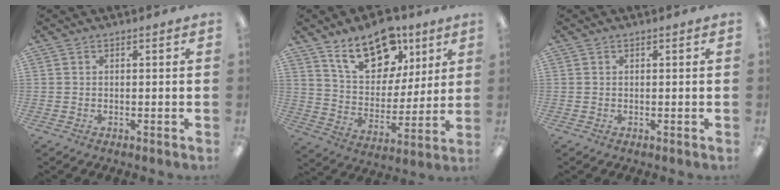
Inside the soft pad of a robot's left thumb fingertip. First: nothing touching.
{"total": 17.2, "force": [11.2, 9.8, 8.5], "torque": [-0.130, -0.052, 0.200]}
{"total": 0.0}